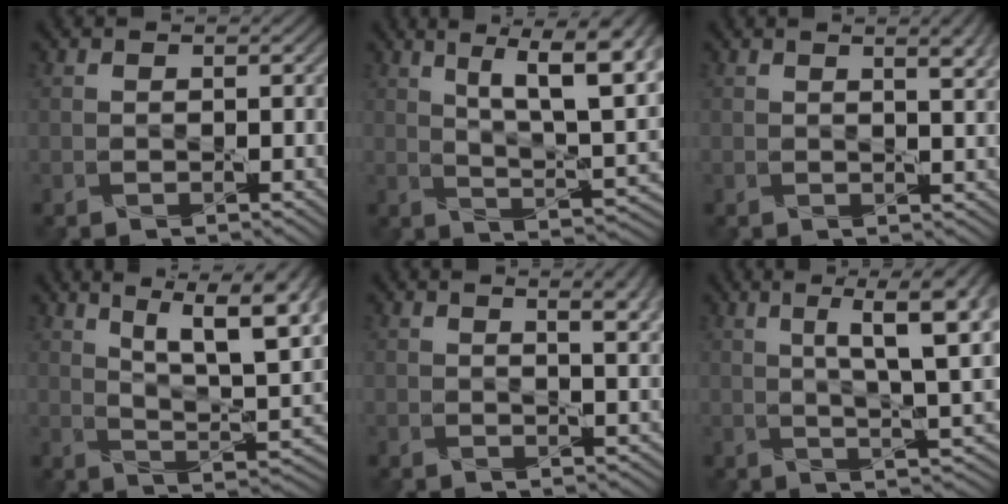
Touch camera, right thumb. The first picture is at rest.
{"total": 12.4, "force": [4.9, 4.3, 10.6], "torque": [-0.178, 0.007, 0.074]}
{"total": 4.0, "force": [1.9, 1.1, 3.3], "torque": [-0.046, 0.004, 0.025]}
{"total": 13.0, "force": [6.0, 4.9, 10.5], "torque": [-0.187, 0.012, 0.094]}
{"total": 5.5, "force": [2.6, 1.8, 4.5], "torque": [-0.052, 0.013, 0.029]}
{"total": 10.8, "force": [2.9, 2.9, 10.1], "torque": [-0.156, 0.015, 0.043]}